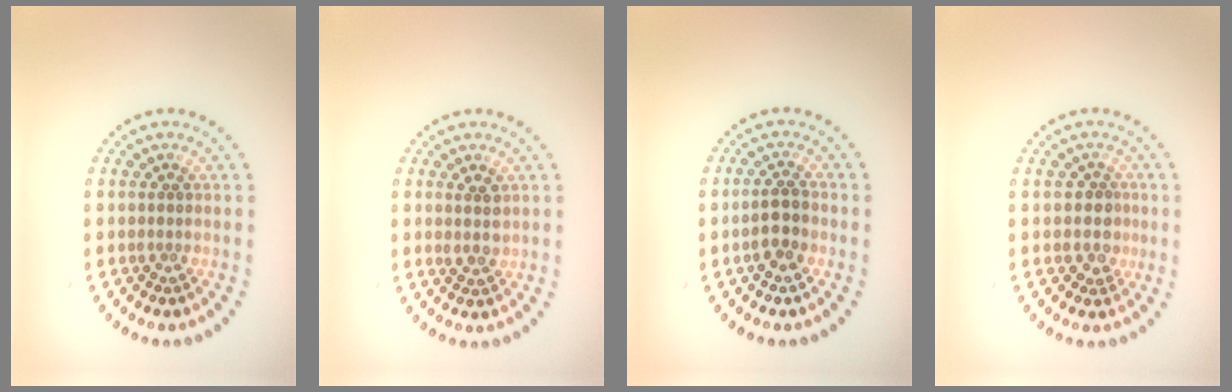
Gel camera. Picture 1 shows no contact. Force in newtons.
{"total": 1.7, "press": 1.6, "slide": 0.6}
{"total": 2.3, "press": 2.3, "slide": 0.6}
{"total": 2.1, "press": 1.8, "slide": 1.1}